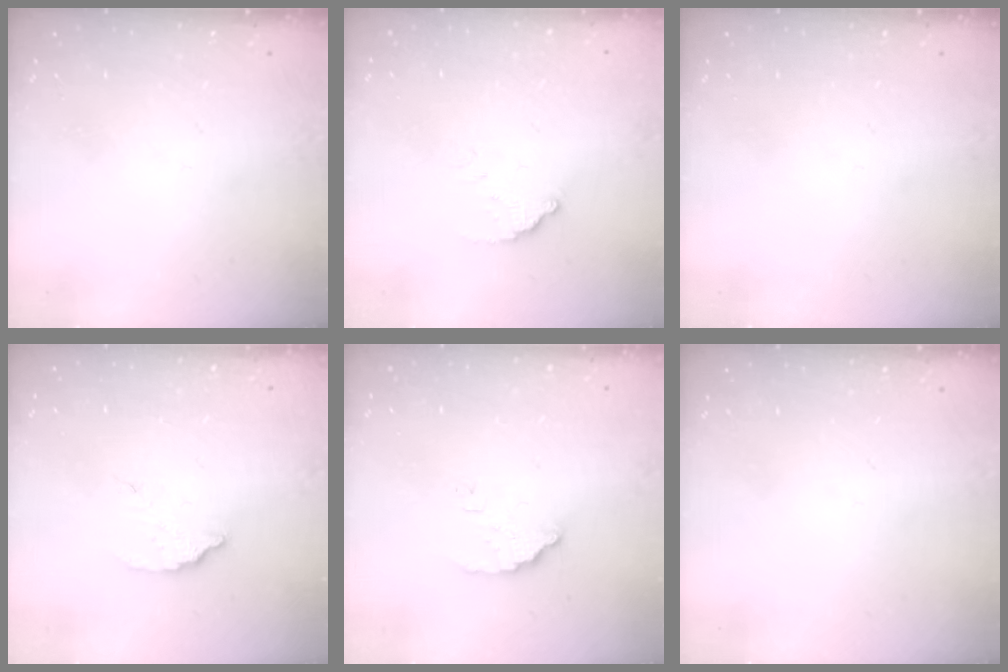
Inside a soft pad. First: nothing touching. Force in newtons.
{"total": 4.9, "press": 4.9, "slide": 0.1}
{"total": 0.0}
{"total": 2.8, "press": 2.8, "slide": 0.2}
{"total": 3.9, "press": 3.9, "slide": 0.2}
{"total": 0.0}